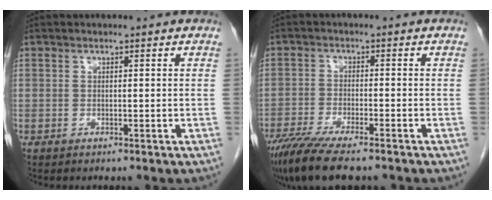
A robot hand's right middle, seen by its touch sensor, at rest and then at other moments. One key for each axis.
{"total": 11.1, "fx": -8.9, "fy": 1.7, "fz": 6.5, "tx": -0.106, "ty": -0.024, "tz": -0.144}